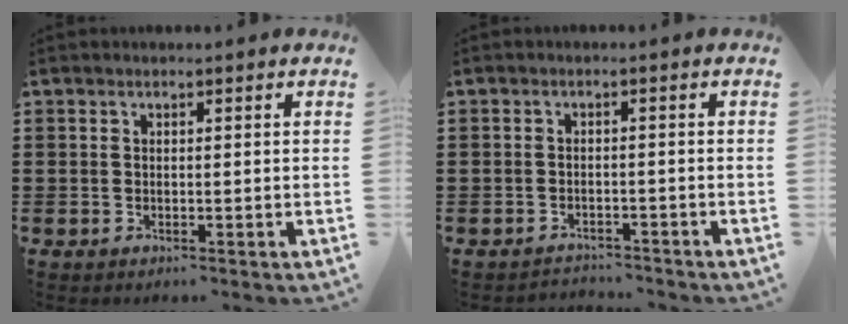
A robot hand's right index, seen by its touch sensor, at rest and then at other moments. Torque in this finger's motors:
{"motor_torque": [-1.72, 0.42, -0.78, -0.21]}